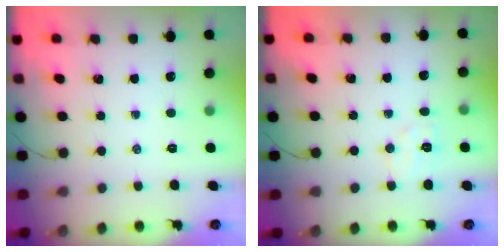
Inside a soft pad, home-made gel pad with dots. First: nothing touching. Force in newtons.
{"total": 5.0, "press": 4.9, "slide": 1.1}